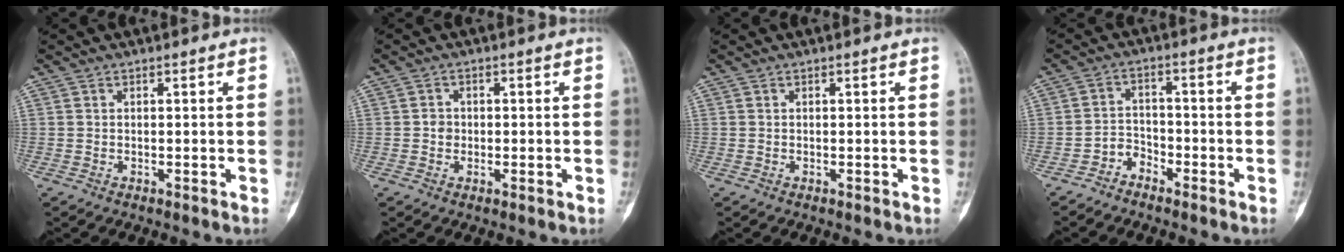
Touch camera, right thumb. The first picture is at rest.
{"total": 1.8, "force": [-0.1, 1.6, 0.8], "torque": [0.000, 0.006, -0.007]}
{"total": 0.0}
{"total": 3.5, "force": [-2.8, 2.0, 0.3], "torque": [0.010, 0.026, -0.057]}